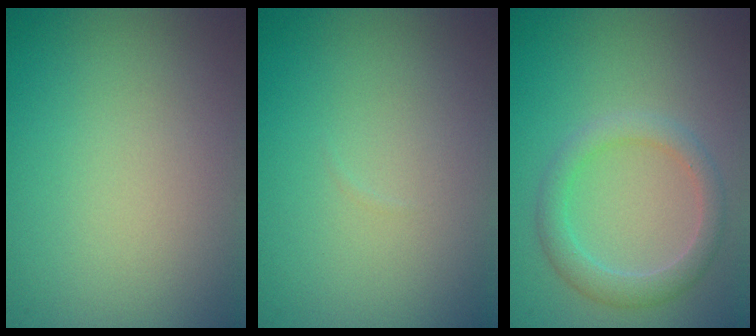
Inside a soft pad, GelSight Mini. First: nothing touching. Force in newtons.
{"total": 0.0}
{"total": 2.8, "press": 2.8, "slide": 0.1}